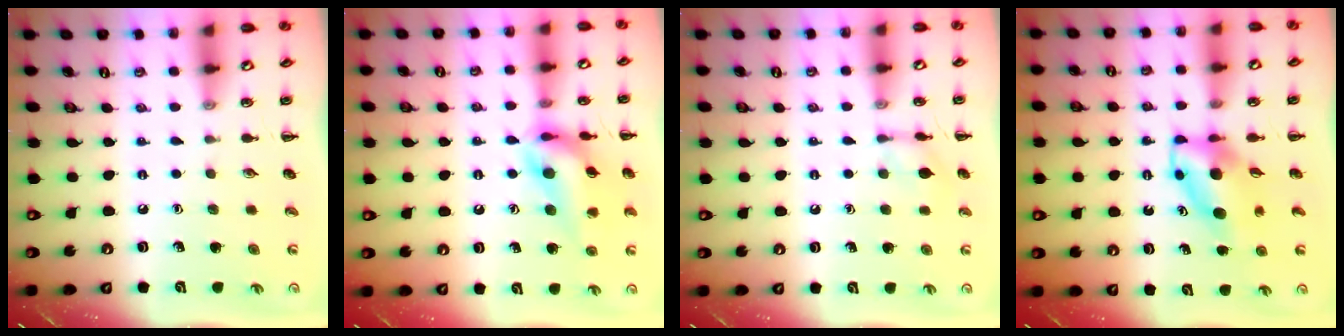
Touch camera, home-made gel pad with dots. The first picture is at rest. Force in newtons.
{"total": 14.8, "press": 14.7, "slide": 1.9}
{"total": 7.3, "press": 7.2, "slide": 0.7}
{"total": 6.1, "press": 5.9, "slide": 1.6}